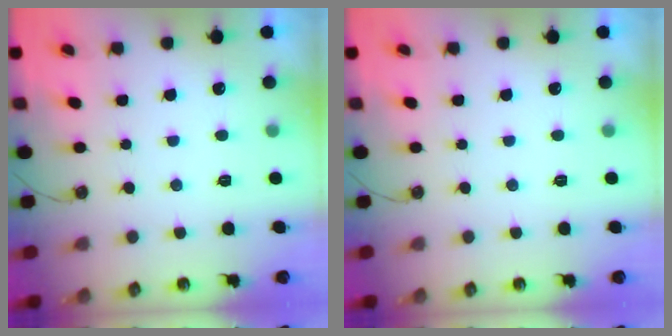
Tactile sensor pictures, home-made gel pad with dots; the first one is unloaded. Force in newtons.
{"total": 0.0}